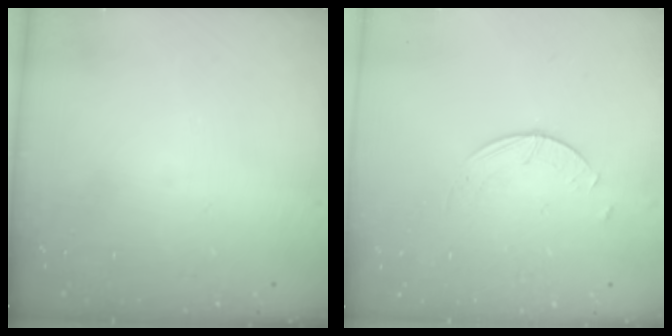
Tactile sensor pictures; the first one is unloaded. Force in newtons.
{"total": 0.9, "press": 0.9, "slide": 0.2}